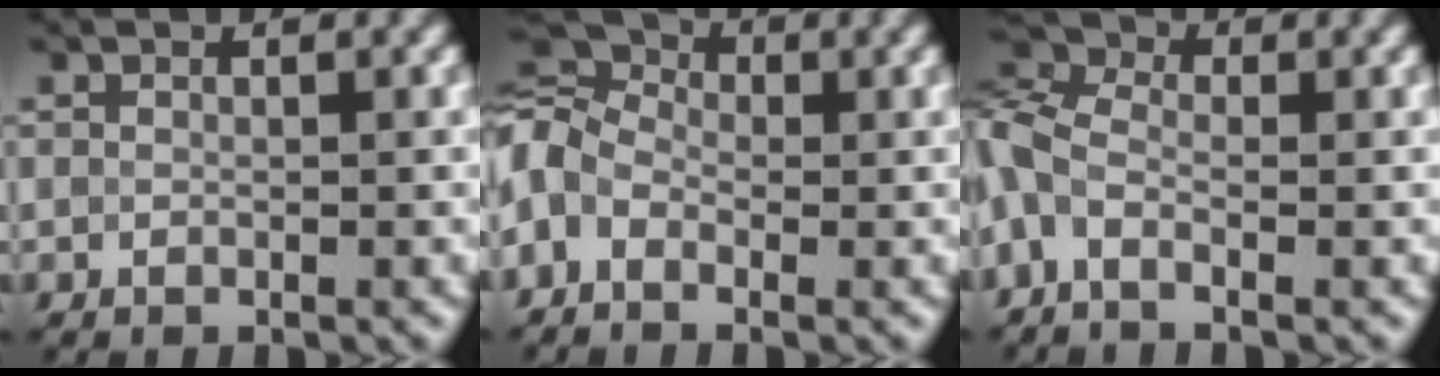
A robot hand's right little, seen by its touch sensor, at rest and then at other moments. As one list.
[{"total": 8.5, "force": [0.1, 6.2, 5.8], "torque": [-0.128, 0.031, -0.025]}, {"total": 4.6, "force": [-1.4, 2.5, 3.6], "torque": [-0.092, 0.005, -0.049]}]